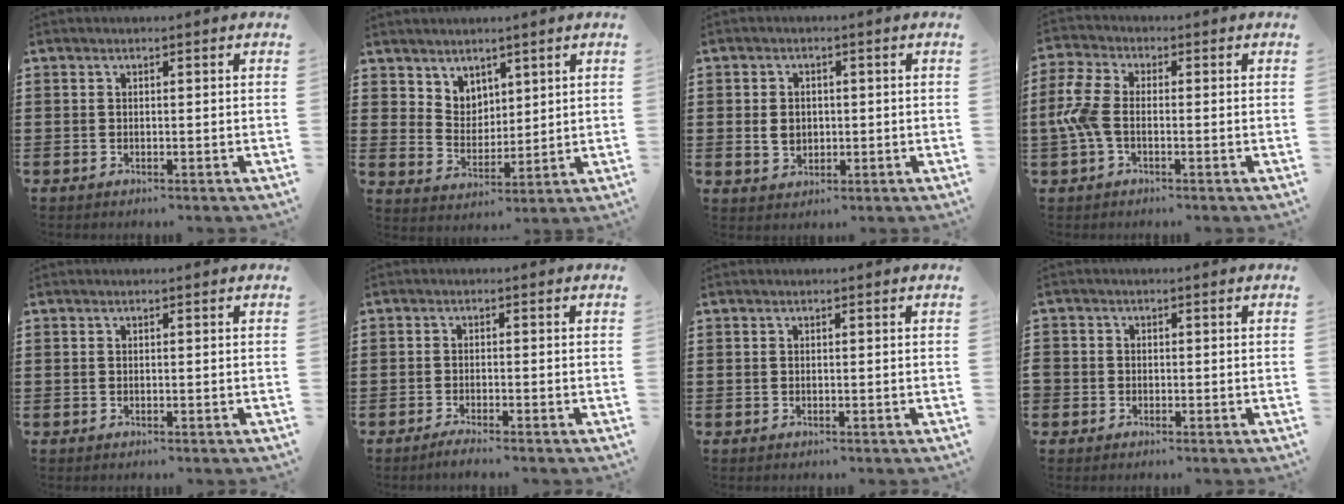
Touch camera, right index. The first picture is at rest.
{"total": 4.7, "force": [3.7, 2.8, -0.2], "torque": [-0.016, -0.006, 0.072]}
{"total": 3.1, "force": [0.0, 2.5, 1.8], "torque": [-0.040, 0.008, -0.001]}
{"total": 6.0, "force": [-1.0, 3.2, 5.0], "torque": [-0.139, -0.005, -0.031]}
{"total": 0.0}
{"total": 1.5, "force": [-1.4, -0.3, 0.5], "torque": [-0.009, -0.004, -0.026]}
{"total": 0.0}
{"total": 1.2, "force": [-0.6, 1.0, 0.2], "torque": [-0.007, 0.001, -0.014]}